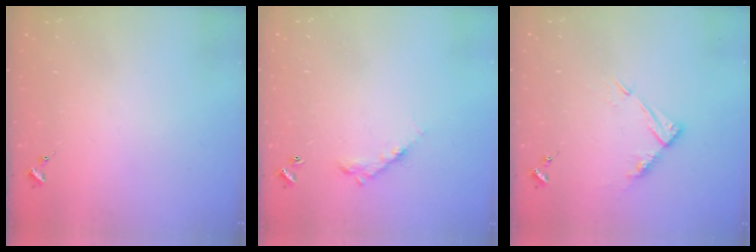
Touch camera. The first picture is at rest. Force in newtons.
{"total": 7.7, "press": 7.7, "slide": 0.6}
{"total": 9.0, "press": 9.0, "slide": 0.8}